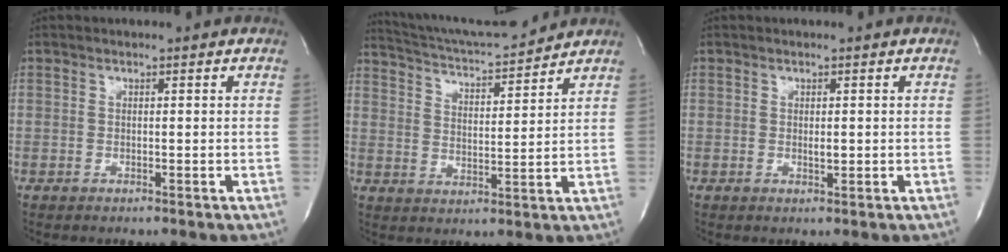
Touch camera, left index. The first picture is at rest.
{"total": 12.4, "force": [11.9, 0.5, 3.4], "torque": [-0.071, 0.003, 0.191]}
{"total": 0.9, "force": [-0.1, 0.4, 0.8], "torque": [-0.016, -0.005, -0.001]}